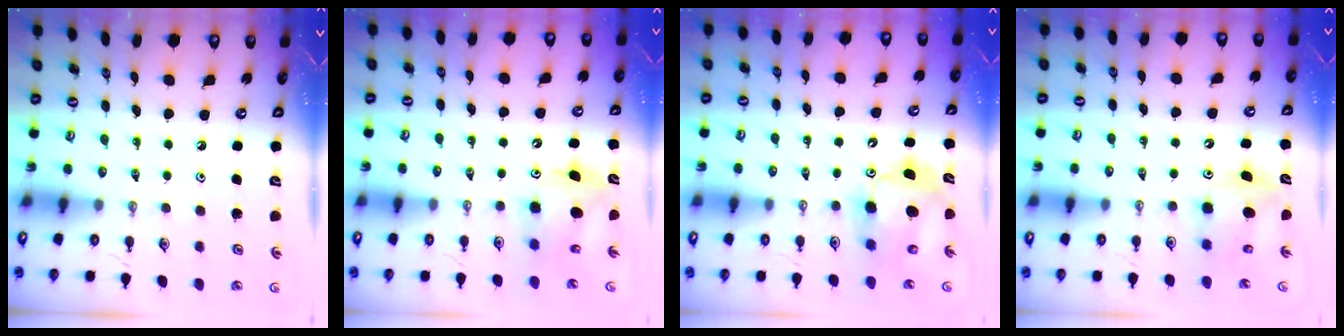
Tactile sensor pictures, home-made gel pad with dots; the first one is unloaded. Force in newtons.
{"total": 8.0, "press": 8.0, "slide": 0.4}
{"total": 11.8, "press": 11.6, "slide": 2.3}
{"total": 7.3, "press": 7.3, "slide": 0.5}